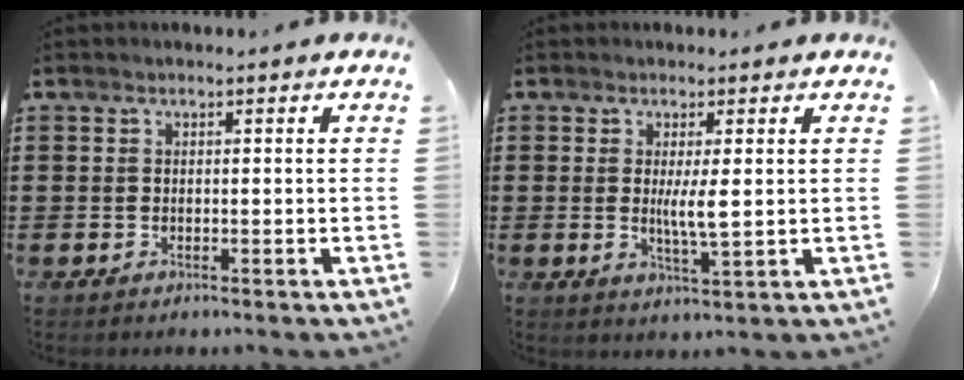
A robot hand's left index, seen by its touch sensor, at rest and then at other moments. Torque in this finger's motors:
{"motor_torque": [1.08, 0.03, 0.26, 0.08]}